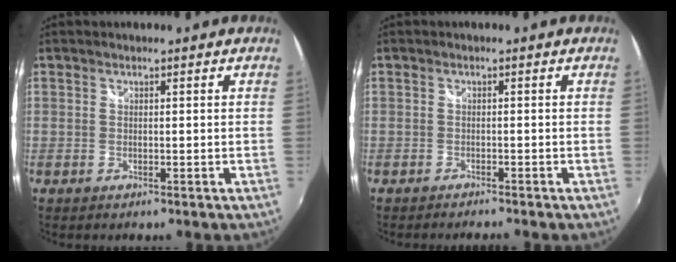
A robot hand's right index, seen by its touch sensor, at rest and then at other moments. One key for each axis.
{"total": 2.5, "fx": -2.3, "fy": 0.2, "fz": 0.9, "tx": -0.027, "ty": -0.013, "tz": -0.040}